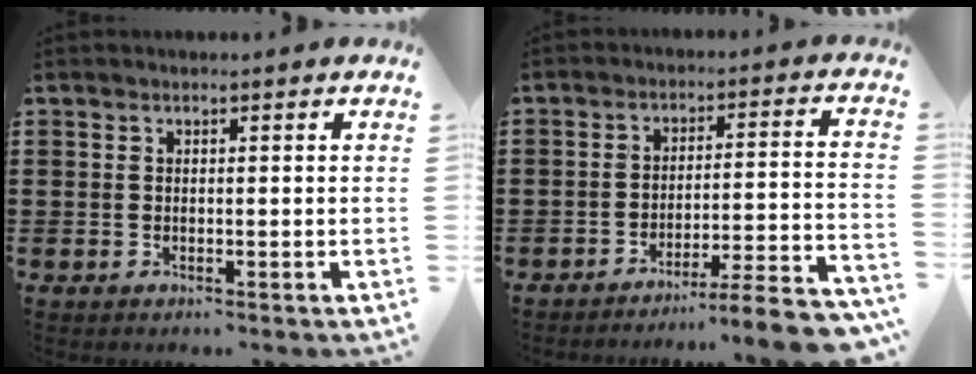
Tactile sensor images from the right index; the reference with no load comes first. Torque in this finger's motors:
{"motor_torque": [1.43, -0.71, 0.70, 0.04]}